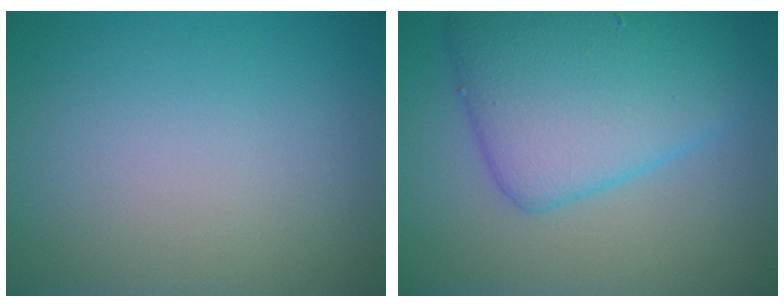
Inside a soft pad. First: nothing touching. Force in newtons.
{"total": 7.4, "press": 7.4, "slide": 0.2}